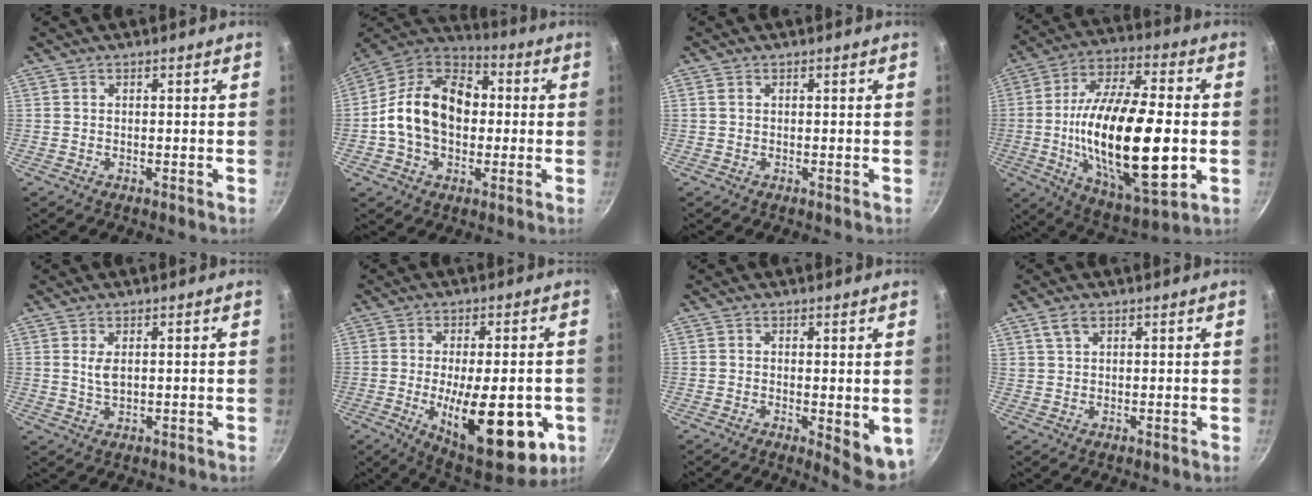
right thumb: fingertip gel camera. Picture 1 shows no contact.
{"total": 18.3, "force": [0.2, 13.1, 12.8], "torque": [-0.191, 0.036, -0.014]}
{"total": 0.6, "force": [0.1, 0.5, 0.3], "torque": [-0.006, 0.002, 0.002]}
{"total": 28.1, "force": [-2.9, 11.1, 25.6], "torque": [-0.448, 0.007, -0.047]}
{"total": 3.1, "force": [0.8, 1.6, 2.5], "torque": [-0.043, -0.008, 0.017]}
{"total": 20.7, "force": [-5.3, 8.4, 18.2], "torque": [-0.231, -0.004, -0.063]}
{"total": 6.6, "force": [-0.6, 2.6, 6.0], "torque": [-0.066, -0.009, -0.002]}
{"total": 3.0, "force": [1.7, 1.8, 1.8], "torque": [-0.026, 0.000, 0.034]}